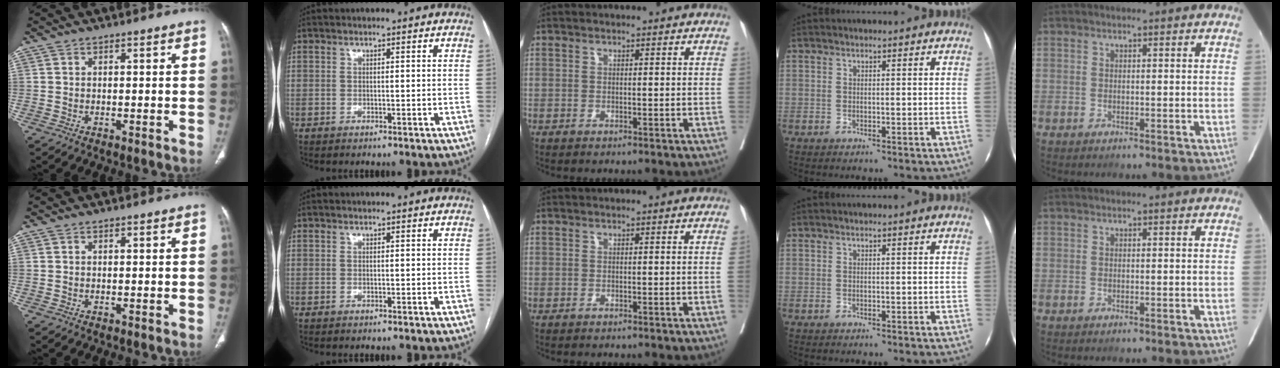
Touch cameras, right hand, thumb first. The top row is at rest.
{}